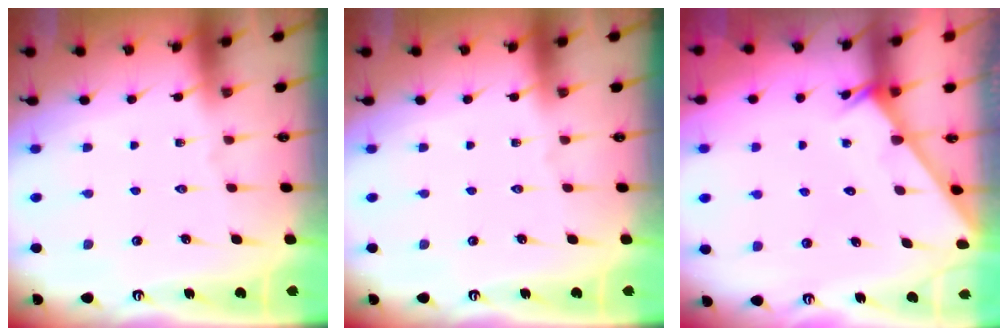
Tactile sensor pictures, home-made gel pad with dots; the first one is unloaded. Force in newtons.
{"total": 0.0}
{"total": 2.4, "press": 2.4, "slide": 0.1}